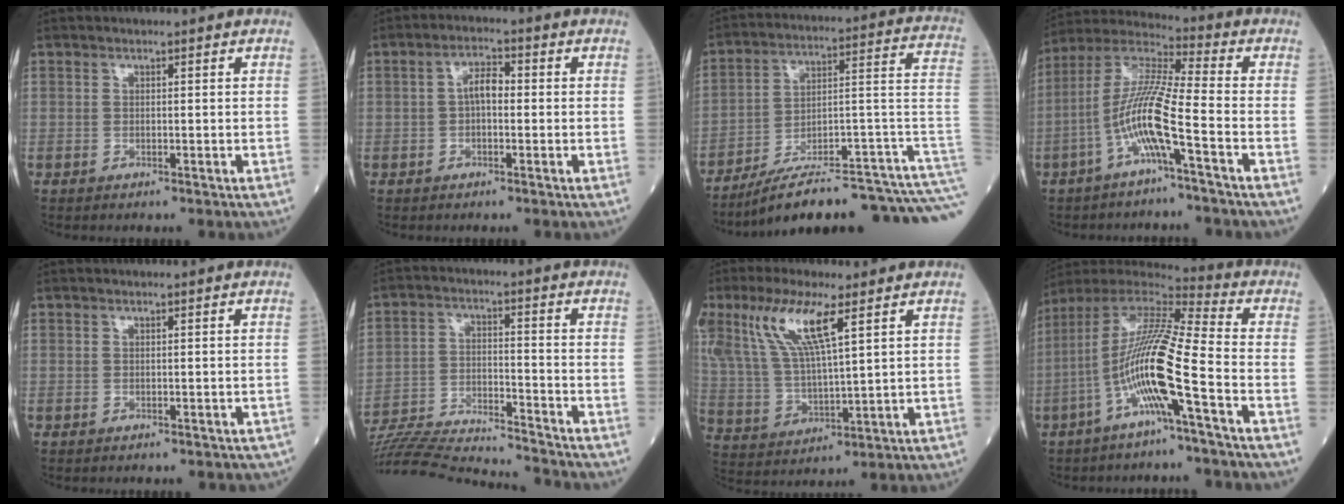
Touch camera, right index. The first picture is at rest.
{"total": 3.4, "force": [-0.1, 1.5, 3.1], "torque": [-0.052, 0.014, -0.005]}
{"total": 26.8, "force": [-20.2, 0.2, 17.7], "torque": [-0.132, 0.023, -0.287]}
{"total": 10.9, "force": [-4.0, -0.1, 10.1], "torque": [-0.211, 0.011, -0.086]}
{"total": 3.0, "force": [-2.5, 1.2, 1.1], "torque": [-0.015, -0.004, -0.025]}
{"total": 19.8, "force": [-19.1, 0.7, 5.4], "torque": [-0.118, -0.011, -0.297]}
{"total": 13.0, "force": [6.7, 2.4, 10.8], "torque": [-0.247, 0.007, 0.132]}
{"total": 14.6, "force": [-5.0, -0.2, 13.7], "torque": [-0.275, 0.006, -0.106]}